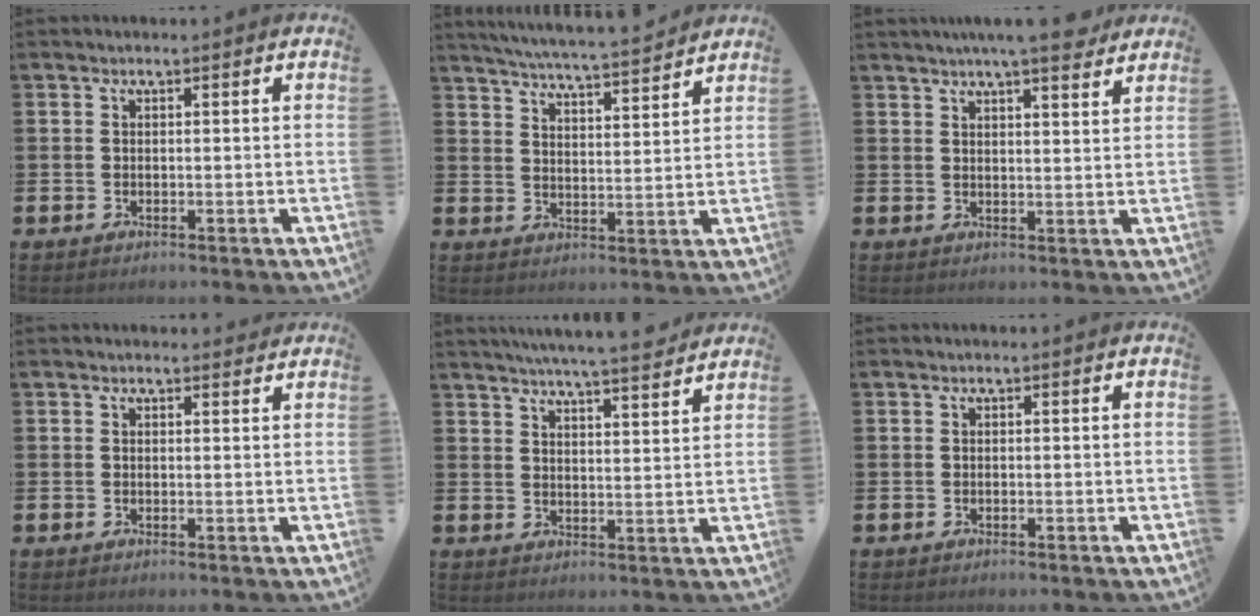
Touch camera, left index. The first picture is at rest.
{"total": 5.7, "force": [5.6, -0.4, 1.1], "torque": [-0.037, -0.043, 0.096]}
{"total": 6.0, "force": [5.5, 0.1, 2.3], "torque": [-0.040, -0.025, 0.095]}
{"total": 1.0, "force": [0.9, 0.4, 0.1], "torque": [0.007, 0.001, 0.015]}
{"total": 5.9, "force": [5.7, -0.5, 1.2], "torque": [-0.030, -0.036, 0.100]}
{"total": 0.0}